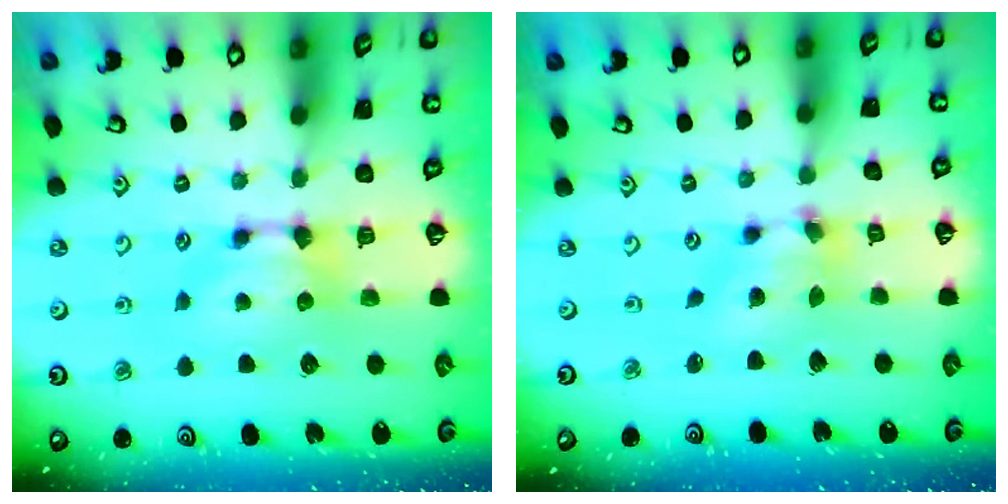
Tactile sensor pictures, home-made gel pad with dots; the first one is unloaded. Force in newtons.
{"total": 4.2, "press": 3.8, "slide": 1.8}